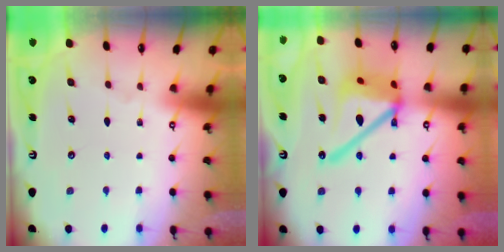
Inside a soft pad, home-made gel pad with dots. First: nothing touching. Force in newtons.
{"total": 19.3, "press": 19.1, "slide": 2.4}